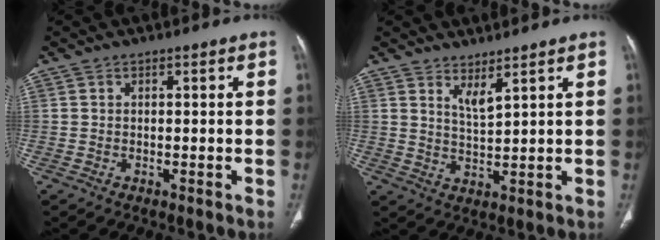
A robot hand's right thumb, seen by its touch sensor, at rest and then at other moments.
{"total": 3.4, "force": [2.7, 0.4, 2.1], "torque": [-0.037, -0.033, 0.057]}